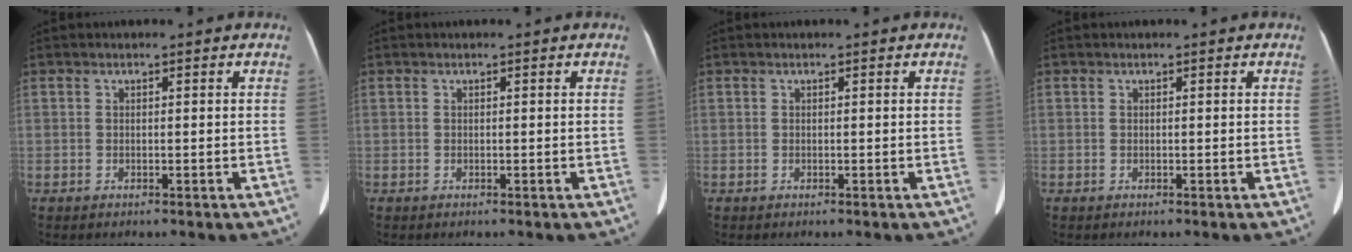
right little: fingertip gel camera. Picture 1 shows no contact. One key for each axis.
{"total": 0.0}
{"total": 0.0}
{"total": 0.0}